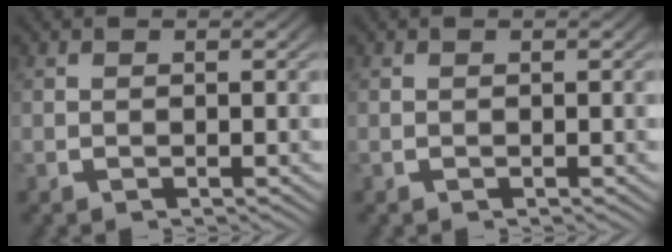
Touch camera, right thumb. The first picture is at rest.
{"total": 0.0}